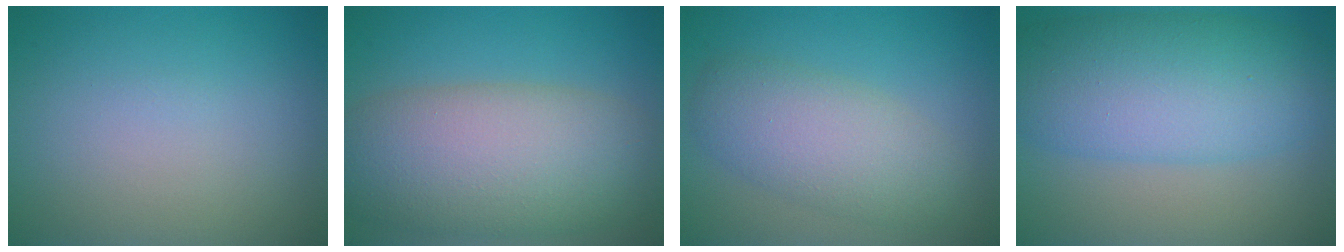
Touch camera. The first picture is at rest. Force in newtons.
{"total": 10.1, "press": 10.1, "slide": 0.6}
{"total": 5.2, "press": 5.2, "slide": 0.0}
{"total": 9.1, "press": 9.1, "slide": 0.2}